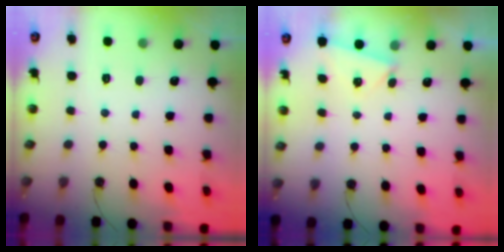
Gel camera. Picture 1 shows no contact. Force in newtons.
{"total": 2.6, "press": 1.6, "slide": 2.0}